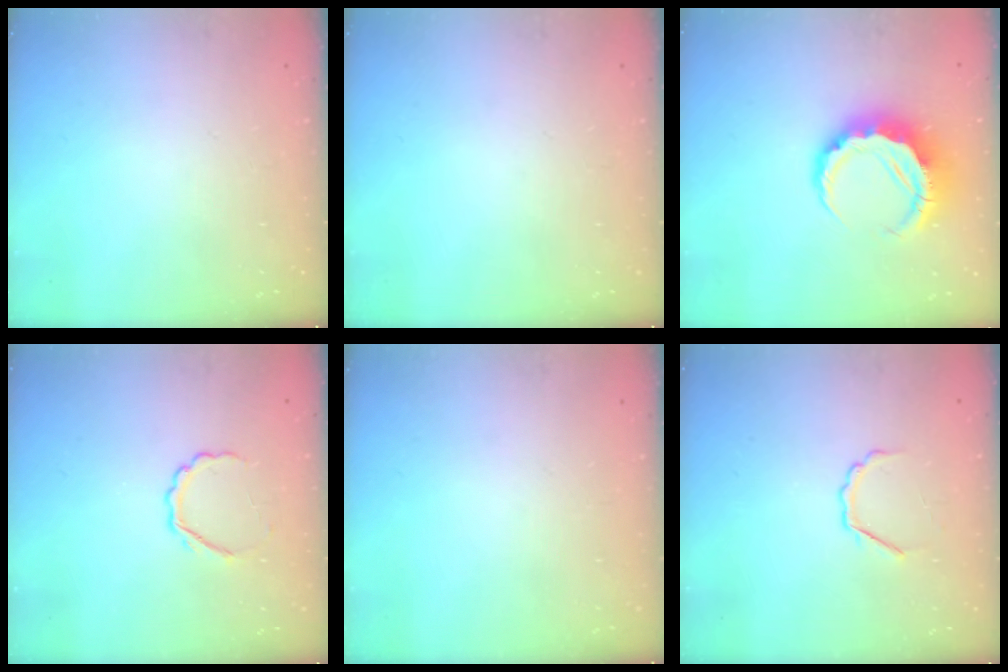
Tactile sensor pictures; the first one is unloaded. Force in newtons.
{"total": 0.0}
{"total": 9.5, "press": 9.3, "slide": 1.7}
{"total": 4.0, "press": 3.9, "slide": 0.9}
{"total": 0.0}
{"total": 3.6, "press": 3.5, "slide": 0.8}